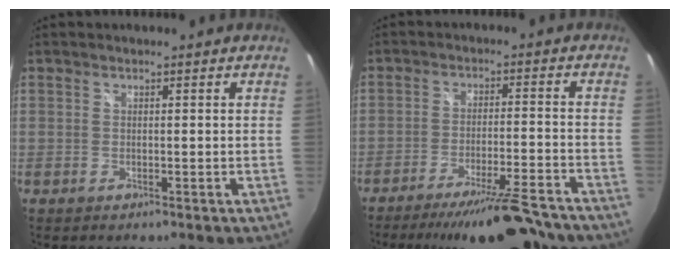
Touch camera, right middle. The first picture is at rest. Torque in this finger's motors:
{"motor_torque": [1.08, -1.06, 0.32, 0.07]}